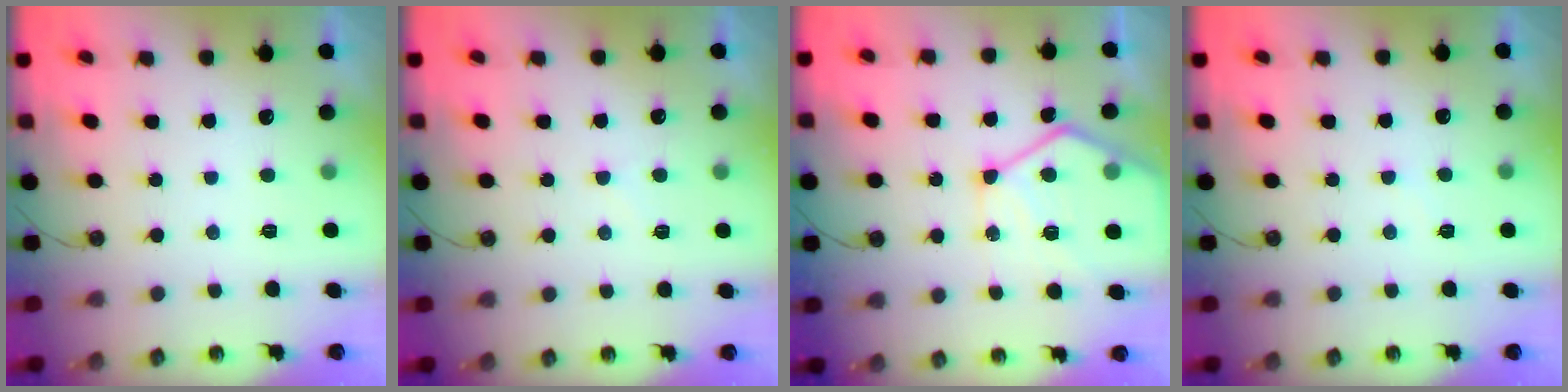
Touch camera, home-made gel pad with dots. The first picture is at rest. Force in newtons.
{"total": 3.6, "press": 3.6, "slide": 0.5}
{"total": 15.0, "press": 14.9, "slide": 1.5}
{"total": 4.7, "press": 4.7, "slide": 0.6}